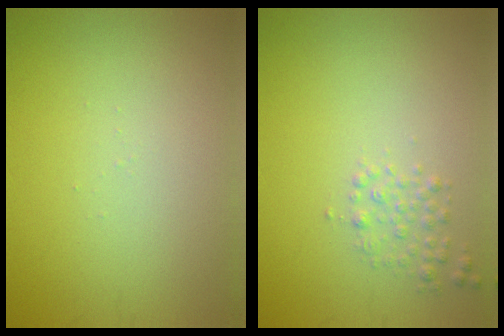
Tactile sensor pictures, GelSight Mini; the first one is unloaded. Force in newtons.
{"total": 1.5, "press": 1.5, "slide": 0.0}